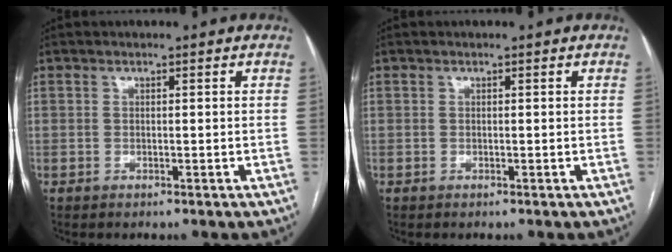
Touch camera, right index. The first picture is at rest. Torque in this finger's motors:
{"motor_torque": [0.00, 0.00, 0.00, 0.00]}